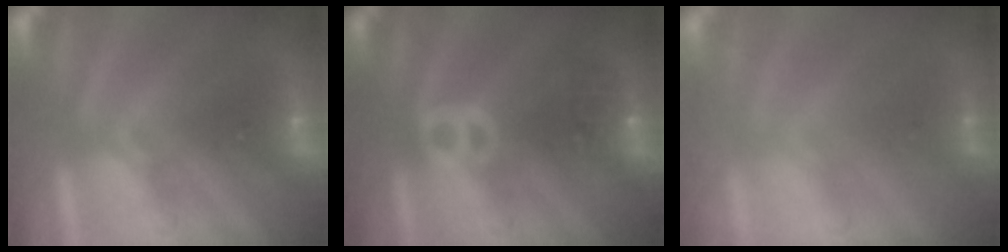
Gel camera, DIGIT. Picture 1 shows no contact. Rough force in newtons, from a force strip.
{"total": 3.4}
{"total": 2.3}